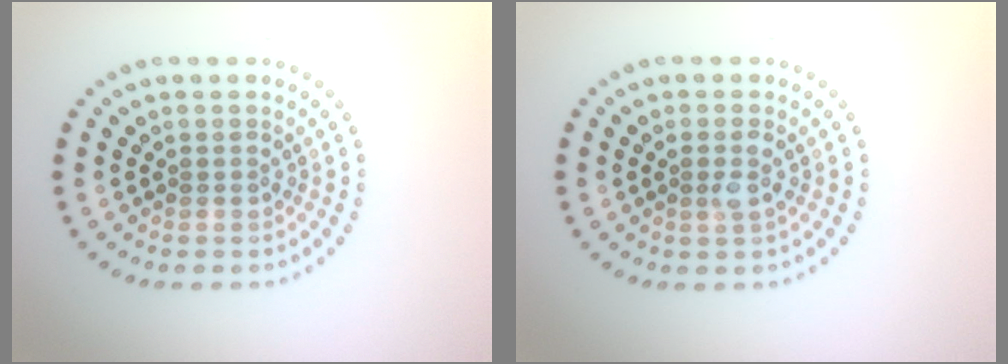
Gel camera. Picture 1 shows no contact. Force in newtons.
{"total": 1.4, "press": 1.3, "slide": 0.7}